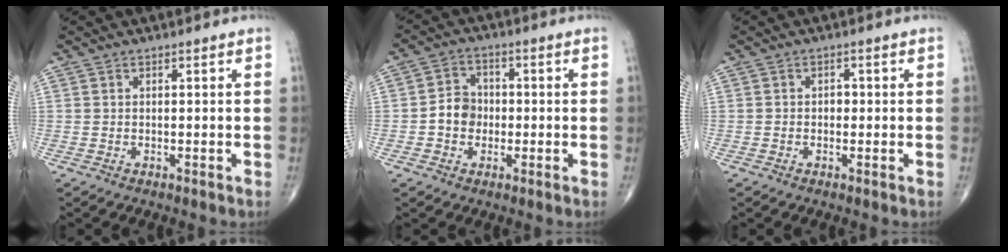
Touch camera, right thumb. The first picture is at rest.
{"total": 5.6, "force": [-0.9, 4.9, 2.7], "torque": [-0.025, 0.018, -0.025]}
{"total": 1.3, "force": [-0.1, 1.0, 0.8], "torque": [-0.005, 0.004, -0.006]}